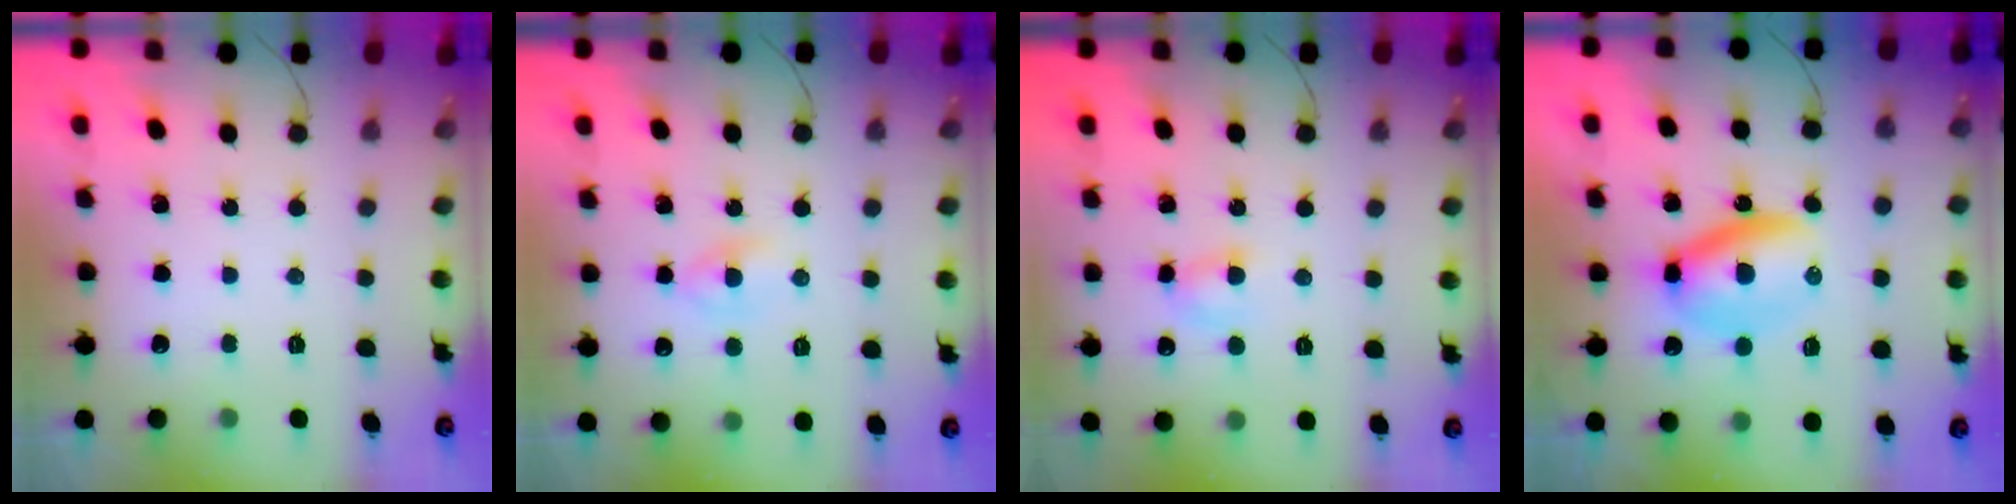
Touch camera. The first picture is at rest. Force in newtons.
{"total": 2.1, "press": 2.0, "slide": 0.7}
{"total": 3.9, "press": 3.8, "slide": 1.1}
{"total": 7.0, "press": 6.8, "slide": 1.8}